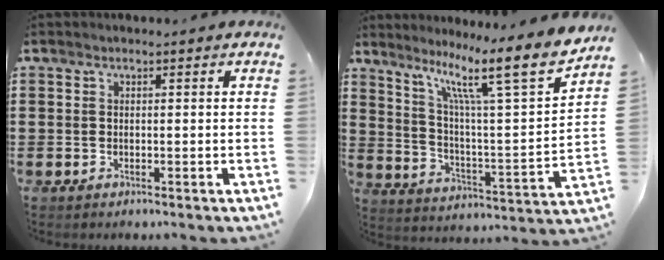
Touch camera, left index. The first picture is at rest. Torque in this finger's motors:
{"motor_torque": [1.13, -1.01, 0.96, 0.21]}